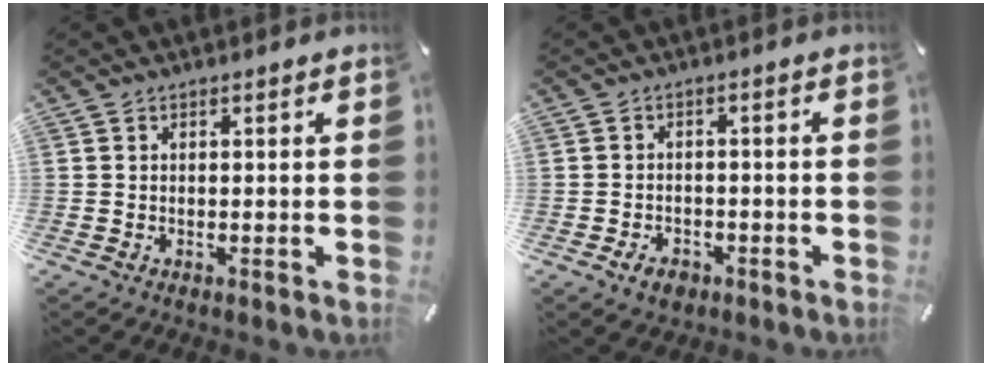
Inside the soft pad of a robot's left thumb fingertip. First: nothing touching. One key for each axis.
{"total": 4.0, "fx": -2.1, "fy": 2.8, "fz": 1.9, "tx": -0.036, "ty": 0.009, "tz": -0.040}